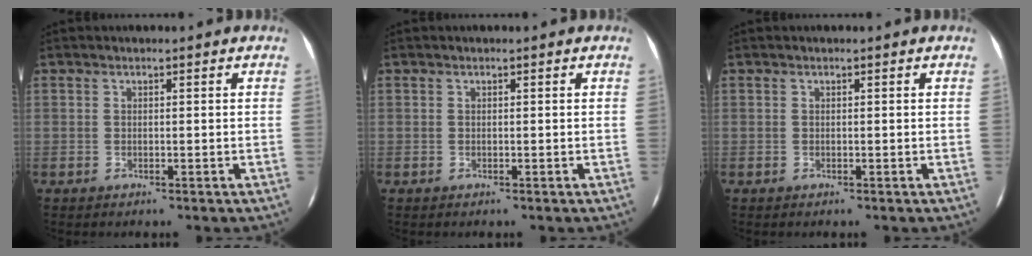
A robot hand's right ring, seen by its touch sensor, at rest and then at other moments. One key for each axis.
{"total": 0.0}
{"total": 0.0}